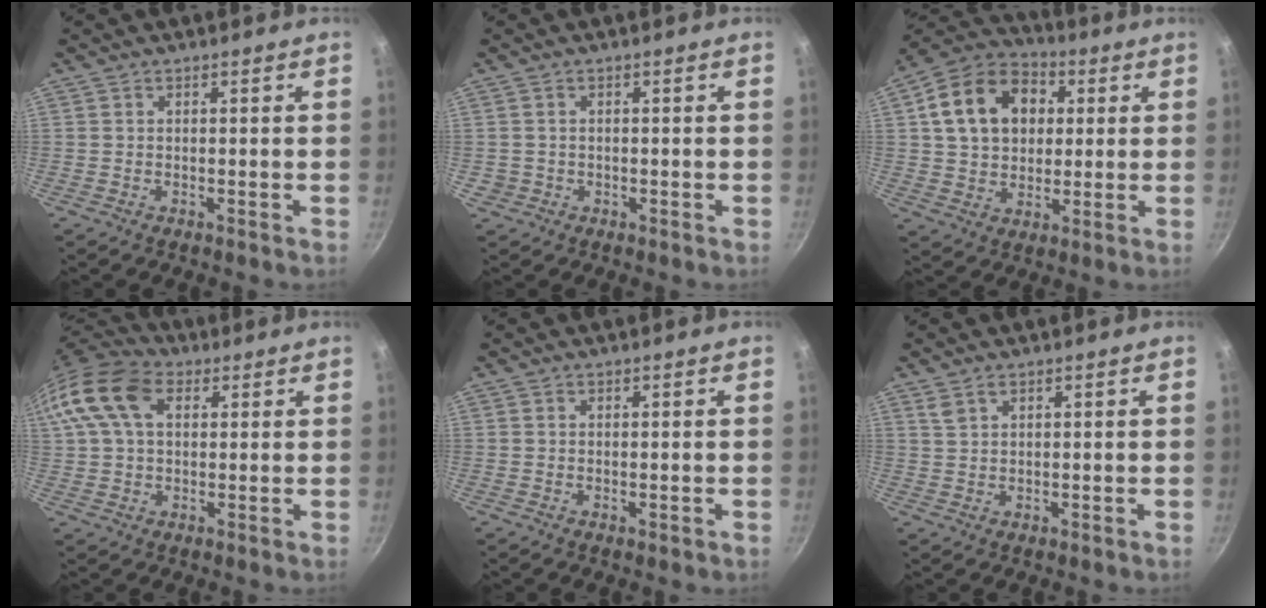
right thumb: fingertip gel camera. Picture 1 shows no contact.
{"total": 1.6, "force": [-0.3, 1.5, 0.4], "torque": [-0.006, 0.004, 0.000]}
{"total": 17.2, "force": [4.1, 13.0, 10.5], "torque": [-0.157, 0.021, 0.059]}
{"total": 15.6, "force": [5.0, 10.2, 10.7], "torque": [-0.207, 0.021, 0.075]}
{"total": 1.0, "force": [-0.1, 0.3, 0.9], "torque": [-0.012, -0.002, -0.002]}
{"total": 2.5, "force": [1.5, 1.4, 1.4], "torque": [-0.021, -0.004, 0.031]}